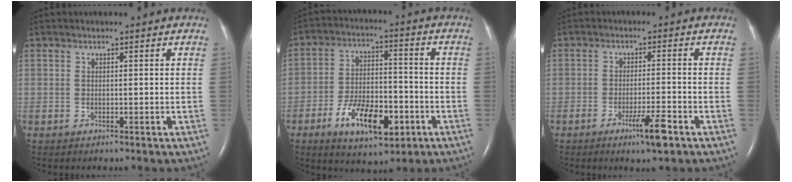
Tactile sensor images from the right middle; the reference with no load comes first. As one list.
[{"total": 11.7, "force": [-5.3, 5.0, 9.2], "torque": [-0.168, 0.004, -0.081]}, {"total": 4.9, "force": [-2.9, 0.1, 3.9], "torque": [-0.069, -0.007, -0.050]}]